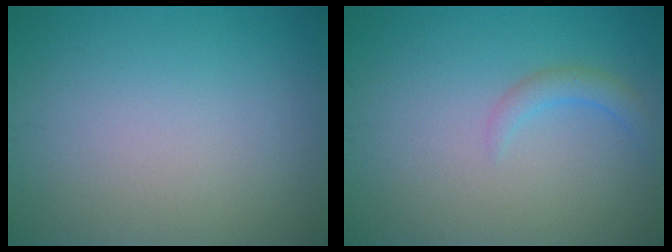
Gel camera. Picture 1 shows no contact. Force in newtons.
{"total": 1.5, "press": 1.5, "slide": 0.2}